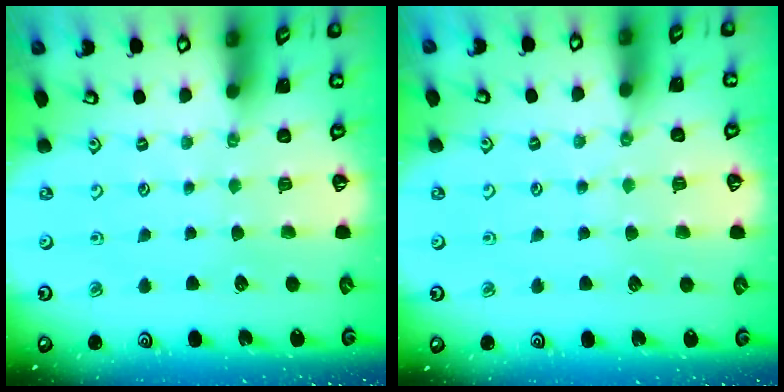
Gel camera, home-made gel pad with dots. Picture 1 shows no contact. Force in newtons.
{"total": 2.7, "press": 2.7, "slide": 0.5}